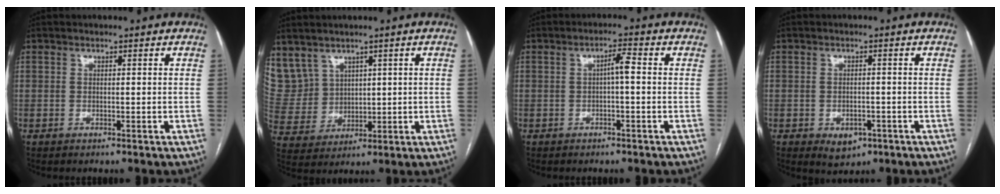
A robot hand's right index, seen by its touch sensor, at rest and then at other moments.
{"total": 10.6, "force": [6.1, 8.4, 2.1], "torque": [-0.075, 0.041, 0.154]}
{"total": 2.7, "force": [0.0, 0.3, 2.7], "torque": [-0.045, 0.006, 0.000]}
{"total": 3.3, "force": [-1.5, 2.4, 1.8], "torque": [-0.019, 0.001, -0.010]}